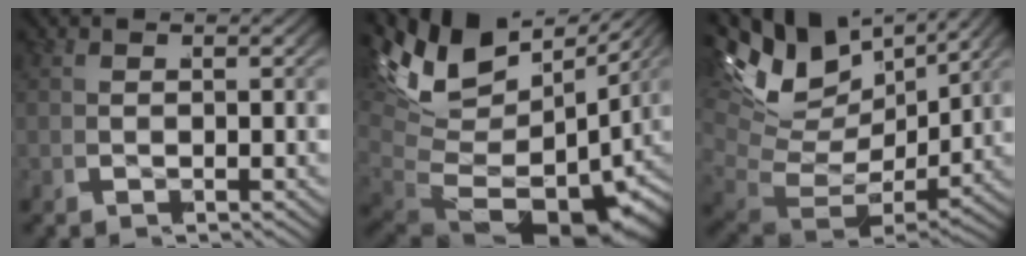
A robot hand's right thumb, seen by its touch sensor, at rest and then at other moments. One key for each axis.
{"total": 15.2, "fx": 0.1, "fy": 10.3, "fz": 11.2, "tx": -0.234, "ty": -0.045, "tz": 0.019}
{"total": 9.8, "fx": 0.7, "fy": 6.8, "fz": 7.1, "tx": -0.170, "ty": -0.049, "tz": 0.026}